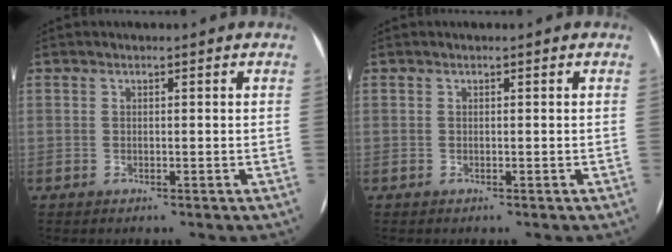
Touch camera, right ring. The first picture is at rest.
{"total": 0.0}